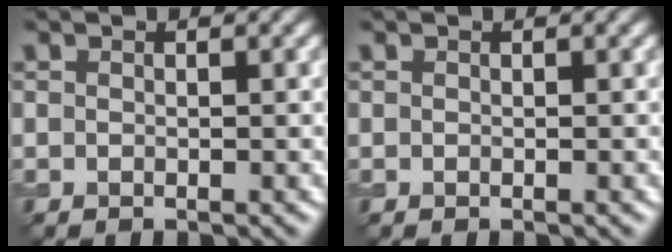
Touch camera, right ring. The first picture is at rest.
{"total": 0.0}